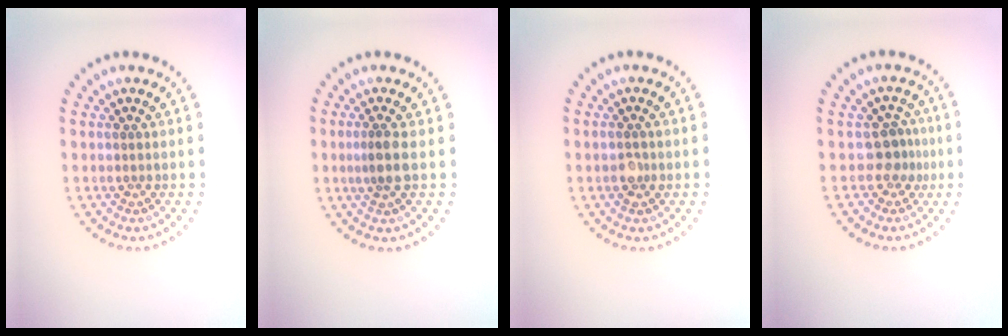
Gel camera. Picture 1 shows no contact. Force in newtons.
{"total": 2.1, "press": 1.7, "slide": 1.3}
{"total": 1.4, "press": 1.3, "slide": 0.3}
{"total": 2.3, "press": 1.6, "slide": 1.6}